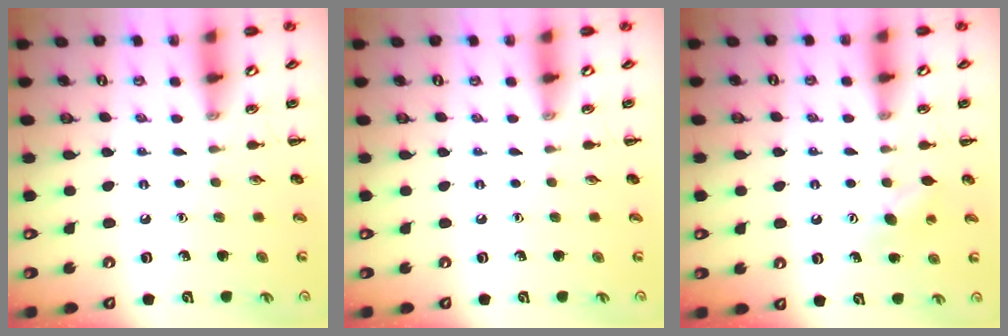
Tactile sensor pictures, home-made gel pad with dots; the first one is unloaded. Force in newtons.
{"total": 0.0}
{"total": 4.9, "press": 4.7, "slide": 1.3}